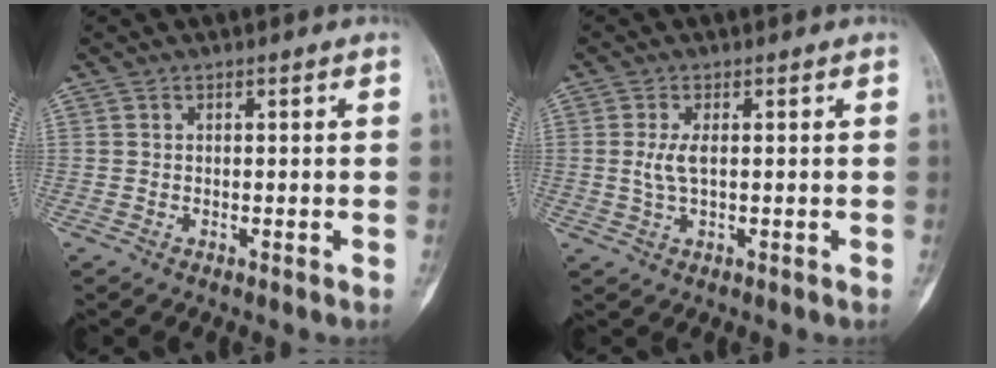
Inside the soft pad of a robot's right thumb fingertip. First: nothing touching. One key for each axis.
{"total": 3.2, "fx": 0.3, "fy": 1.1, "fz": 3.0, "tx": -0.076, "ty": -0.001, "tz": 0.008}